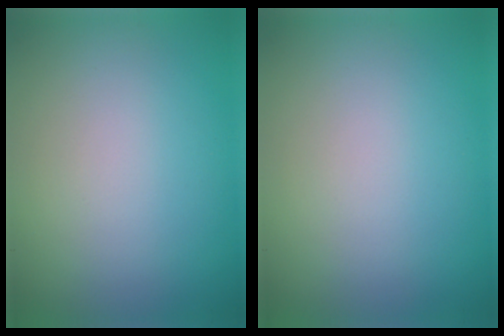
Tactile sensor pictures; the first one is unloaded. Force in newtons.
{"total": 0.0}